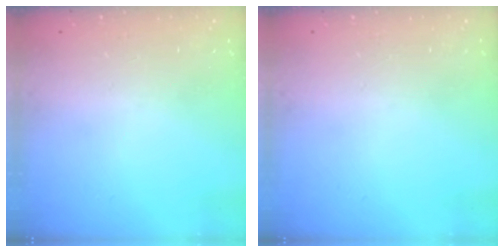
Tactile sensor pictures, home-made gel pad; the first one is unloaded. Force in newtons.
{"total": 0.0}